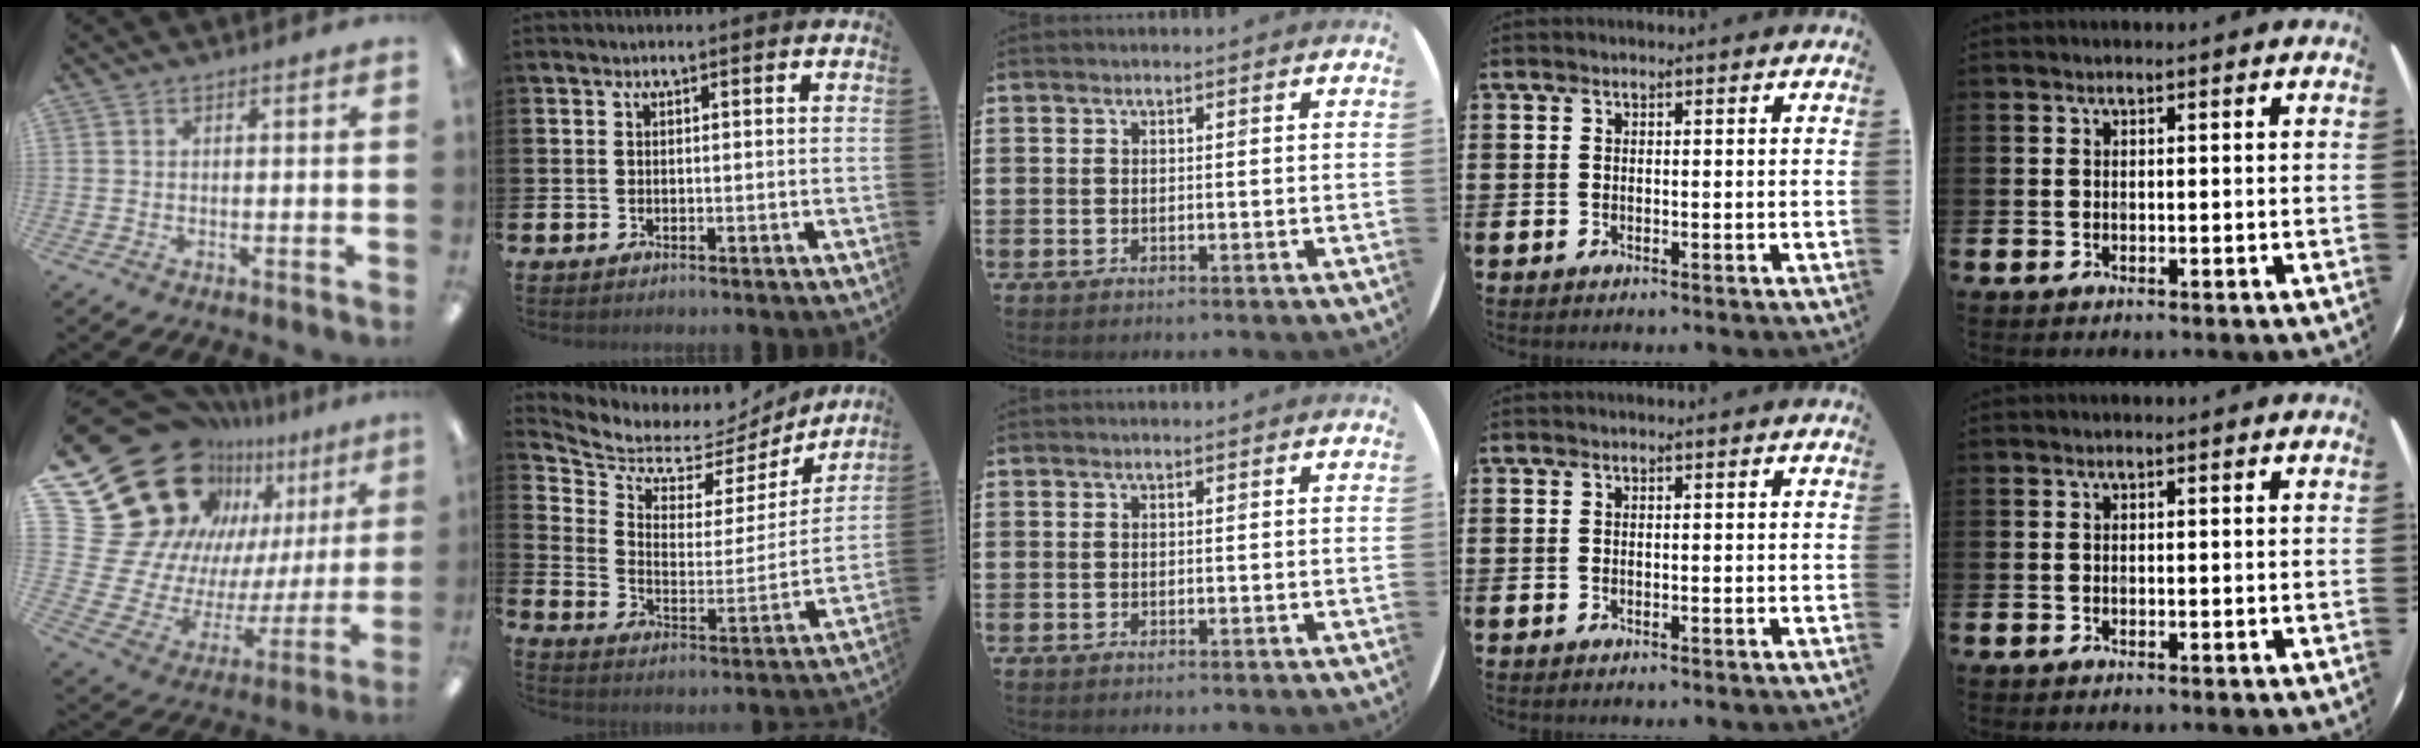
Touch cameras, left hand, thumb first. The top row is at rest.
{"thumb": {"total": 27.6, "force": [16.1, 19.0, 11.8], "torque": [-0.200, -0.142, 0.337]}, "index": {"total": 6.0, "force": [5.4, 2.5, 0.7], "torque": [-0.059, -0.049, 0.088]}}